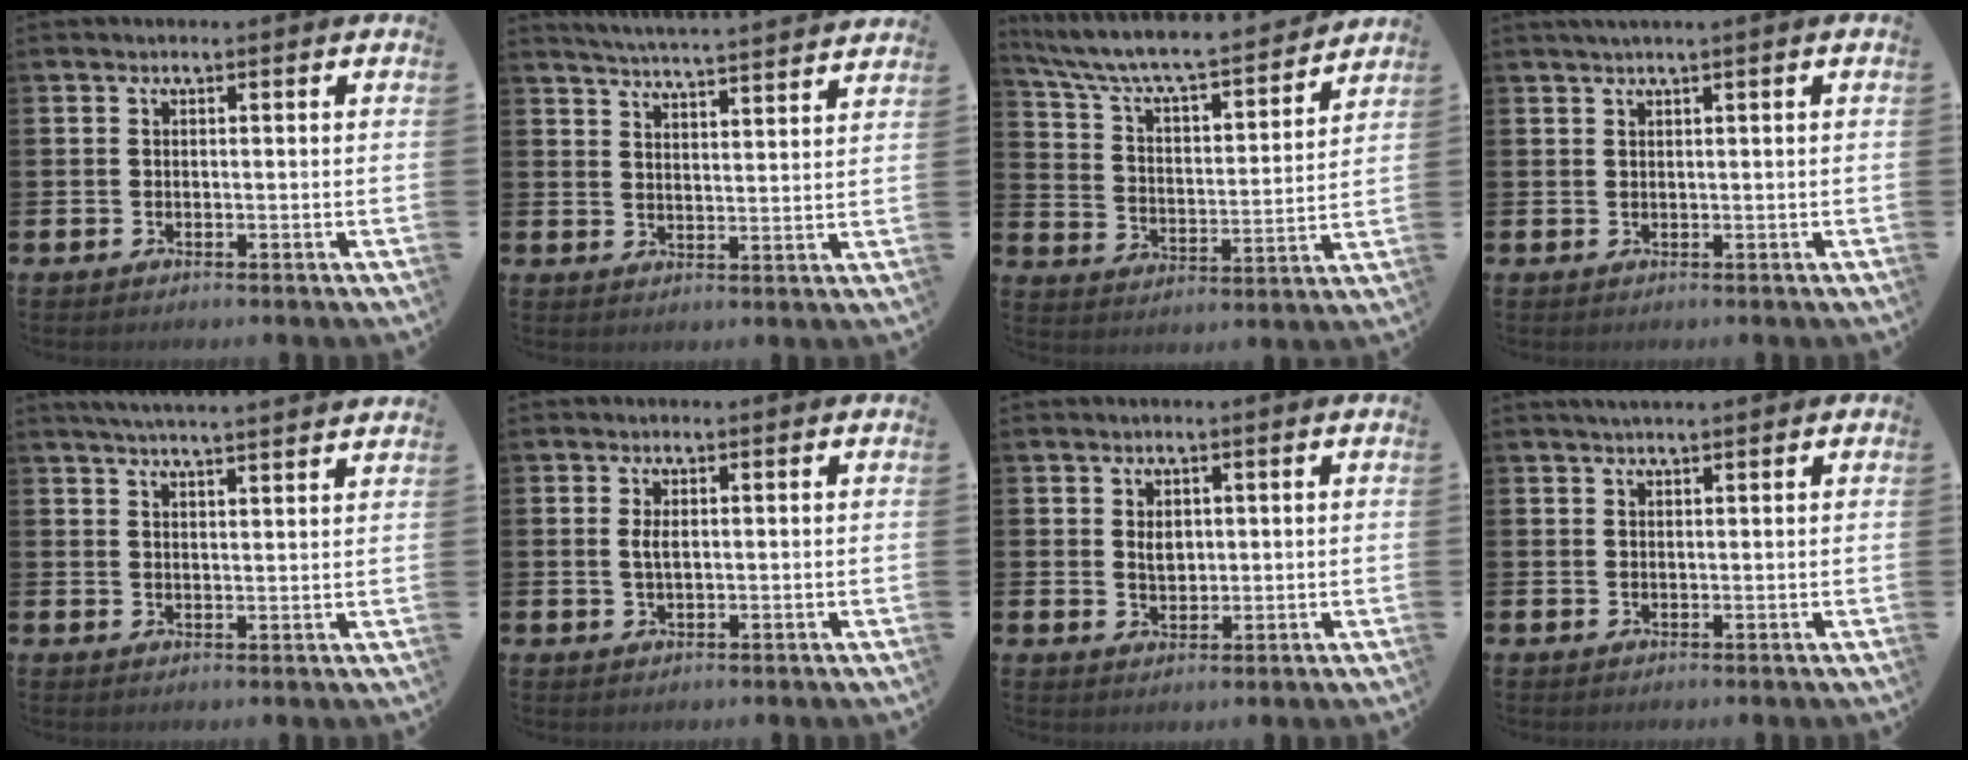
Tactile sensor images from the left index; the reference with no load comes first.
{"total": 5.1, "force": [5.1, -0.5, 0.5], "torque": [-0.018, -0.043, 0.086]}
{"total": 8.0, "force": [7.4, 1.3, 2.7], "torque": [-0.088, -0.058, 0.122]}
{"total": 1.2, "force": [0.8, -0.3, 0.8], "torque": [-0.015, 0.001, 0.015]}
{"total": 4.2, "force": [4.1, -0.8, 0.4], "torque": [-0.013, -0.024, 0.072]}
{"total": 1.8, "force": [0.4, 0.8, 1.5], "torque": [-0.026, 0.002, 0.003]}
{"total": 2.1, "force": [1.0, 1.4, 1.2], "torque": [-0.003, -0.003, 0.012]}
{"total": 1.7, "force": [1.6, 0.4, 0.7], "torque": [-0.002, -0.001, 0.025]}